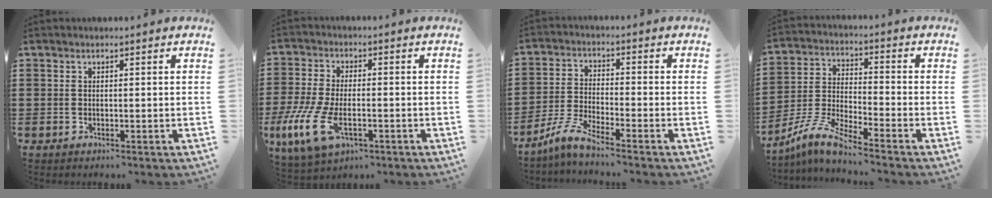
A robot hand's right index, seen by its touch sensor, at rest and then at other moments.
{"total": 7.5, "force": [-2.0, 3.1, 6.6], "torque": [-0.160, -0.017, -0.038]}
{"total": 5.4, "force": [-4.6, 0.1, 2.9], "torque": [-0.083, -0.015, -0.097]}
{"total": 7.1, "force": [-6.2, 0.3, 3.4], "torque": [-0.097, -0.011, -0.128]}